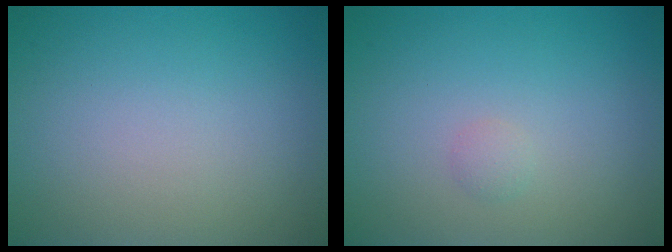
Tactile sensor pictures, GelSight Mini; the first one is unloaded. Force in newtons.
{"total": 0.6, "press": 0.6, "slide": 0.1}